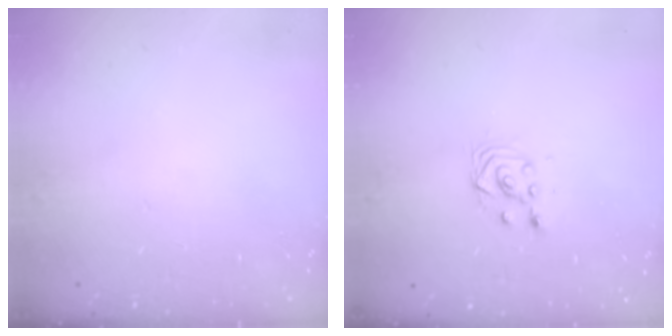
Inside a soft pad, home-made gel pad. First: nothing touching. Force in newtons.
{"total": 3.2, "press": 2.9, "slide": 1.4}